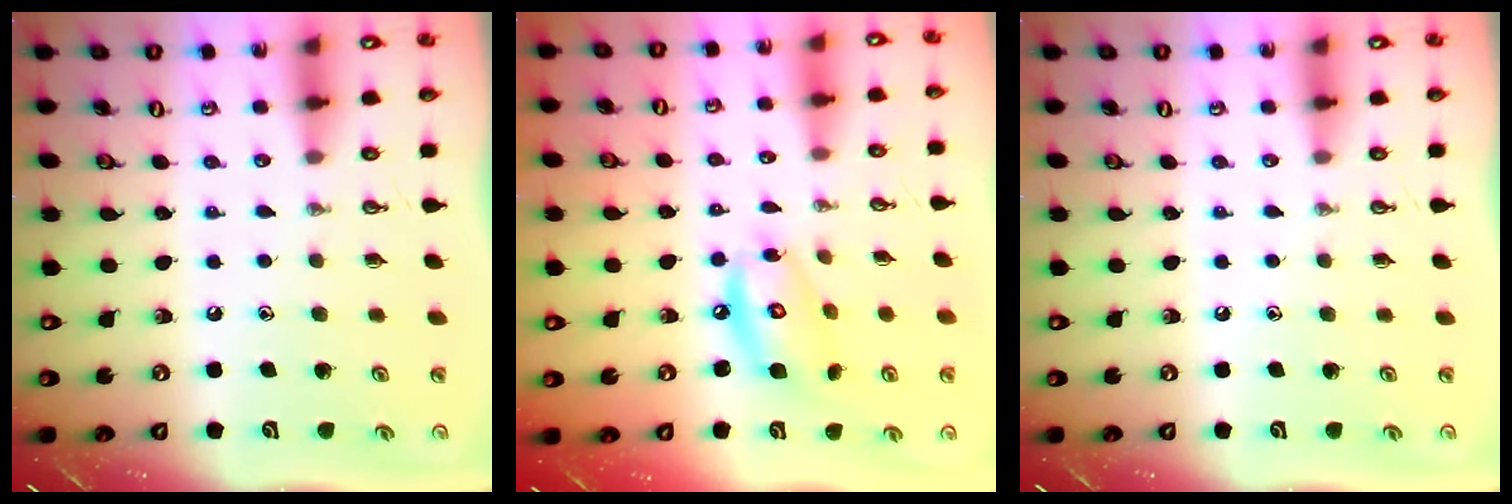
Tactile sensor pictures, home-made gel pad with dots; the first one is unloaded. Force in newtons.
{"total": 11.0, "press": 11.0, "slide": 1.0}
{"total": 0.0}